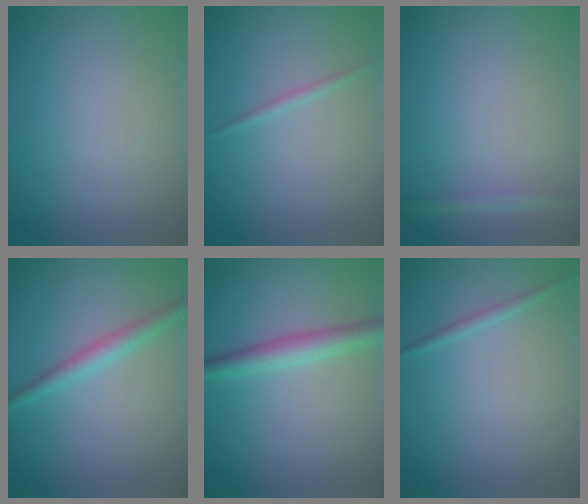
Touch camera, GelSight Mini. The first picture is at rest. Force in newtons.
{"total": 0.7, "press": 0.7, "slide": 0.1}
{"total": 1.3, "press": 1.3, "slide": 0.1}
{"total": 2.1, "press": 2.1, "slide": 0.0}
{"total": 2.9, "press": 2.9, "slide": 0.1}
{"total": 0.8, "press": 0.8, "slide": 0.0}